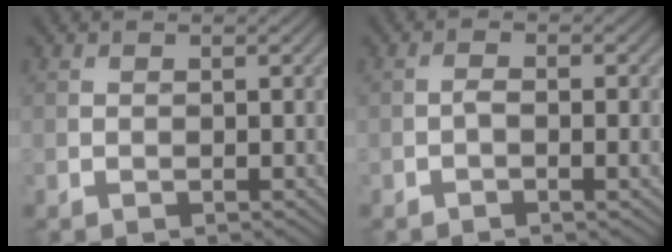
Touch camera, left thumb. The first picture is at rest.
{"total": 2.3, "force": [-0.8, 0.7, 2.1], "torque": [-0.040, 0.001, -0.018]}